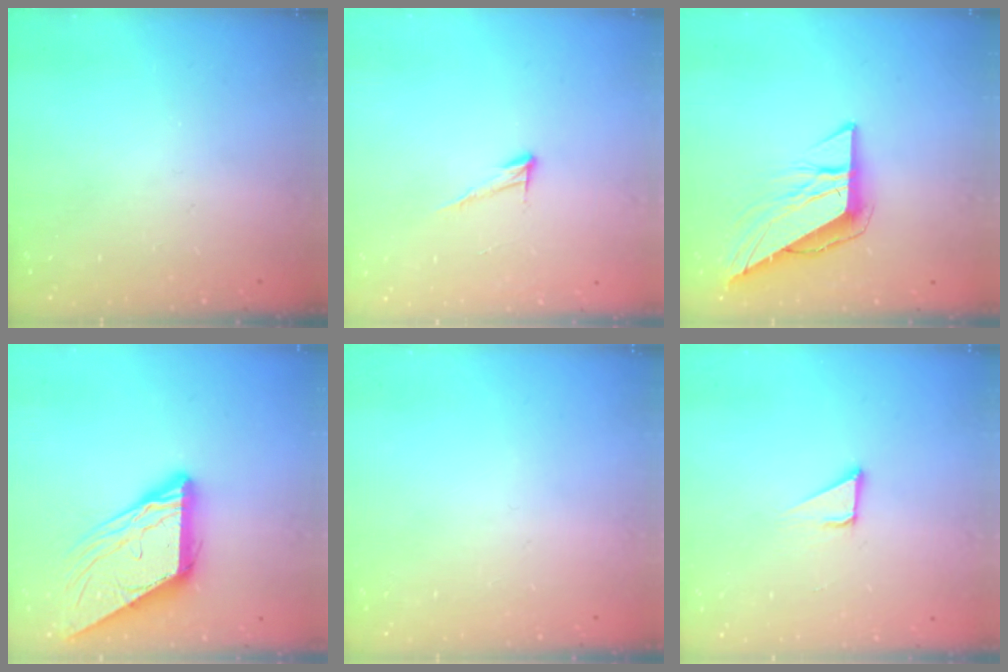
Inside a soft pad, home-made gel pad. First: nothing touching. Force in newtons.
{"total": 5.9, "press": 5.9, "slide": 0.3}
{"total": 9.3, "press": 9.3, "slide": 0.5}
{"total": 13.1, "press": 13.1, "slide": 1.3}
{"total": 0.0}
{"total": 2.1, "press": 2.1, "slide": 0.1}